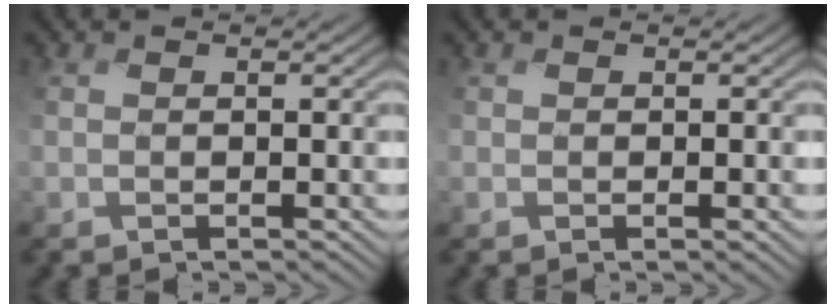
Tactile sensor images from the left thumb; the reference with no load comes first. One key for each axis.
{"total": 0.8, "fx": -0.1, "fy": 0.1, "fz": 0.8, "tx": -0.014, "ty": -0.004, "tz": -0.001}